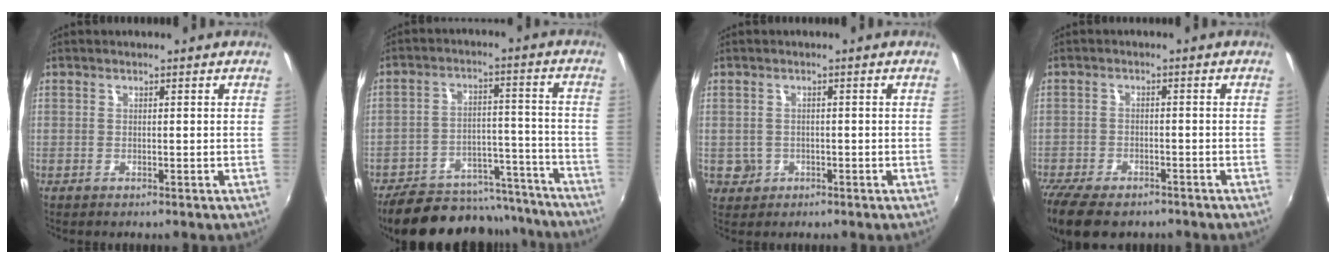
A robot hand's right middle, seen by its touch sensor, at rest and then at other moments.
{"total": 22.7, "force": [-19.8, 8.2, 7.6], "torque": [-0.149, 0.035, -0.251]}
{"total": 3.3, "force": [-0.7, 3.2, 0.8], "torque": [-0.022, -0.001, -0.005]}
{"total": 11.1, "force": [-8.7, 4.4, 5.4], "torque": [-0.137, -0.037, -0.149]}